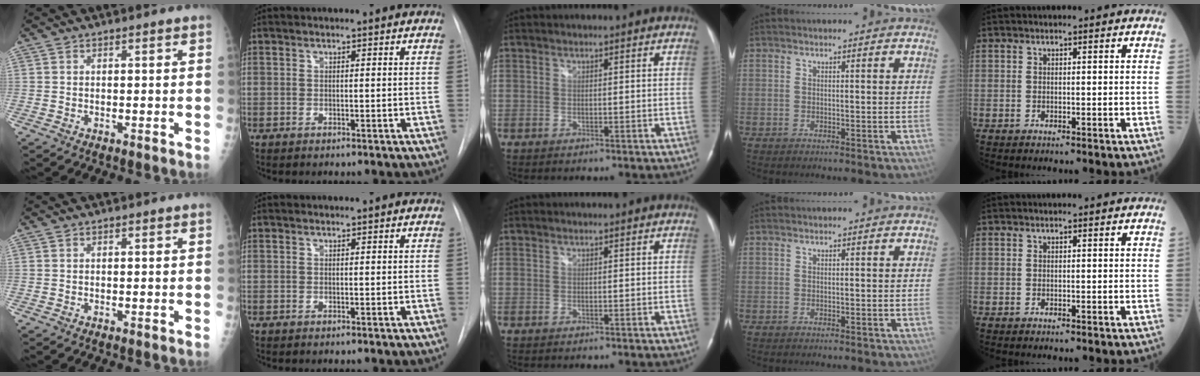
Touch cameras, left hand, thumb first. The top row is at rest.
{}